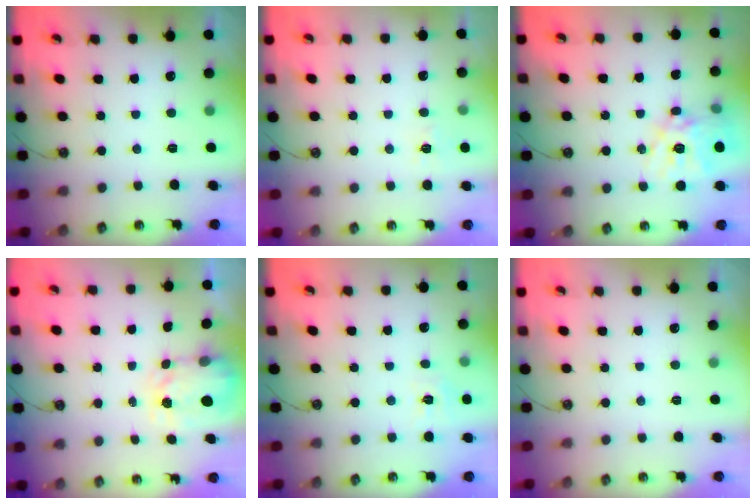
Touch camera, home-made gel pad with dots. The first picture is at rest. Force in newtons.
{"total": 6.3, "press": 6.3, "slide": 0.5}
{"total": 16.9, "press": 16.8, "slide": 1.5}
{"total": 3.6, "press": 3.5, "slide": 0.5}
{"total": 4.9, "press": 4.9, "slide": 0.4}
{"total": 0.0}